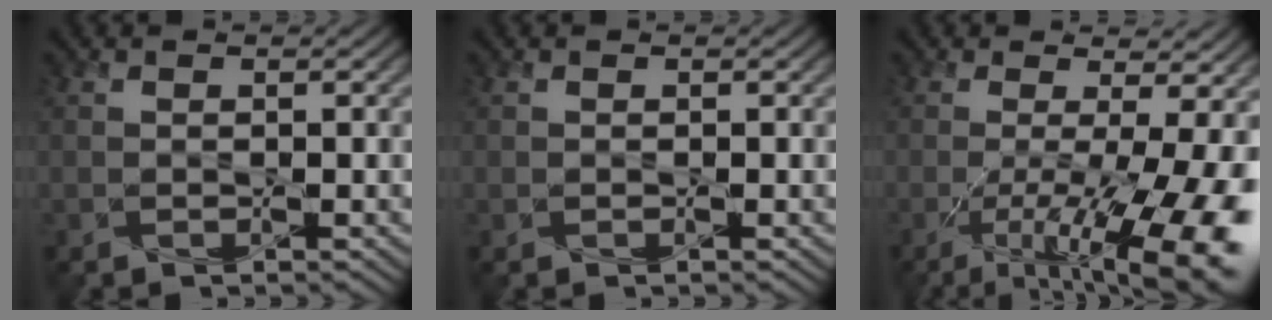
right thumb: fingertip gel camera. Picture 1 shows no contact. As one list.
[{"total": 0.0}, {"total": 14.5, "force": [-3.2, 4.5, 13.4], "torque": [-0.172, -0.021, -0.038]}]